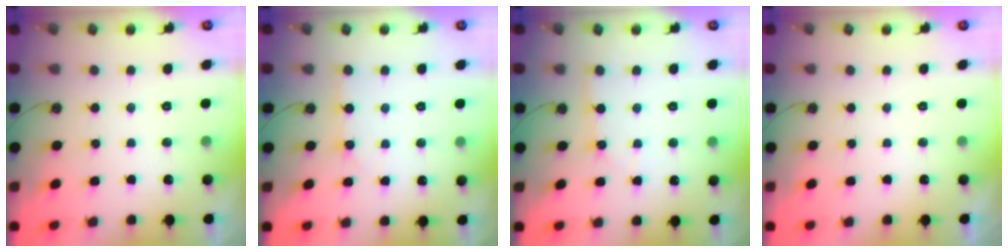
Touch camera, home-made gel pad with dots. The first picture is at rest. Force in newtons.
{"total": 2.4, "press": 2.4, "slide": 0.1}
{"total": 2.3, "press": 2.3, "slide": 0.3}
{"total": 0.0}